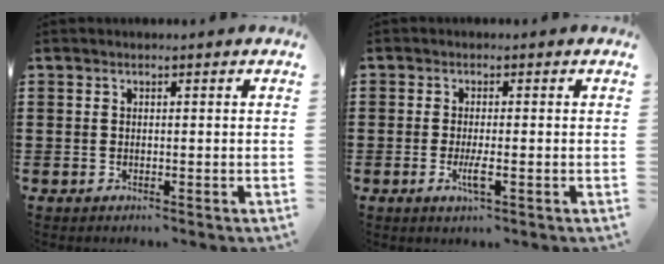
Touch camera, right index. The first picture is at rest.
{"total": 3.1, "force": [-1.0, 0.4, 2.8], "torque": [-0.070, -0.012, -0.024]}